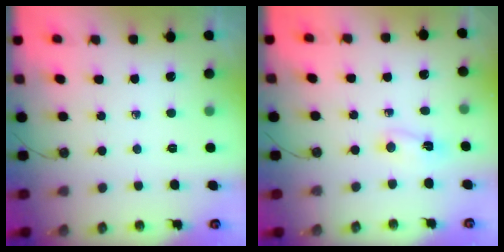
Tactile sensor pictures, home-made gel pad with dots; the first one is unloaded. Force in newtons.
{"total": 2.0, "press": 1.6, "slide": 1.2}